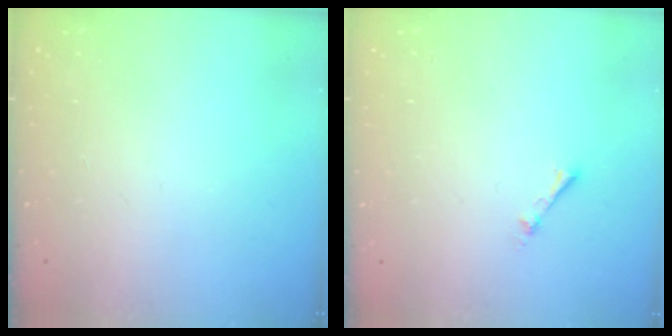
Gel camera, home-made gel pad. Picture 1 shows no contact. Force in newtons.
{"total": 1.7, "press": 1.7, "slide": 0.2}